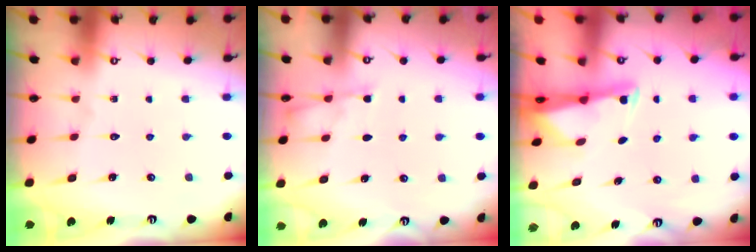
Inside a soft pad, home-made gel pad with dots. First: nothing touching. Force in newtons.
{"total": 4.3, "press": 4.3, "slide": 0.5}
{"total": 2.0, "press": 2.0, "slide": 0.3}